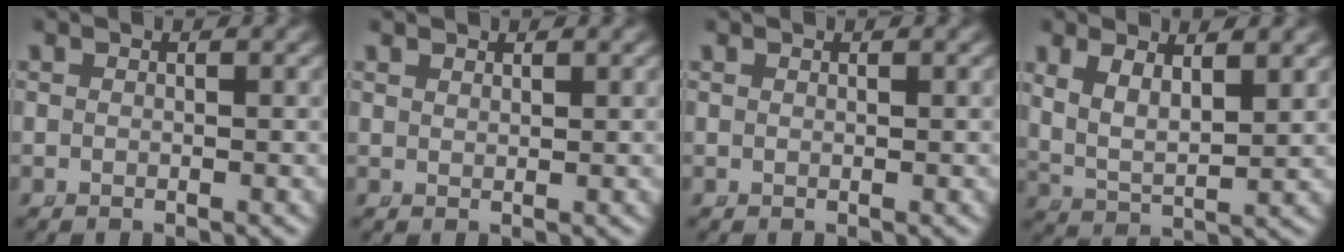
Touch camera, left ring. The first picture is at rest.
{"total": 0.9, "force": [0.9, -0.1, 0.1], "torque": [0.002, -0.006, 0.023]}
{"total": 0.0}
{"total": 5.0, "force": [1.7, 3.2, 3.4], "torque": [-0.080, -0.010, 0.032]}